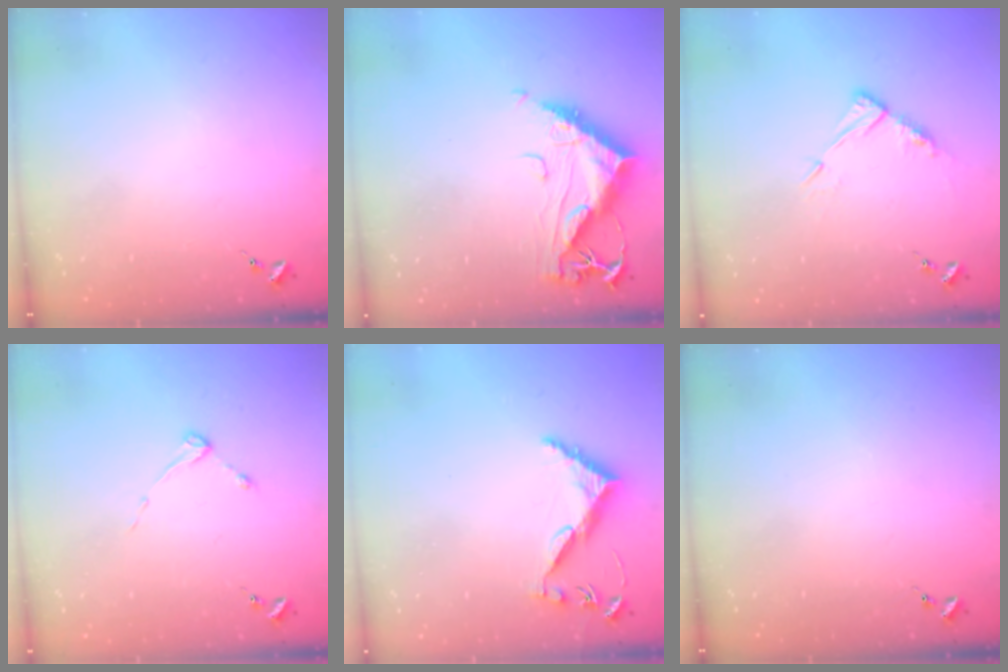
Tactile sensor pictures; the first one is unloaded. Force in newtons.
{"total": 13.4, "press": 13.4, "slide": 1.2}
{"total": 9.0, "press": 9.0, "slide": 0.8}
{"total": 3.0, "press": 3.0, "slide": 0.4}
{"total": 6.2, "press": 6.2, "slide": 0.5}
{"total": 0.0}